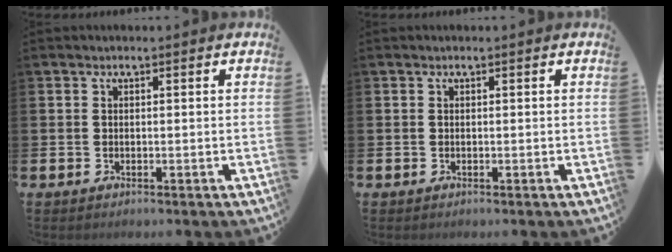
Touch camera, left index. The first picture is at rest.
{"total": 0.0}